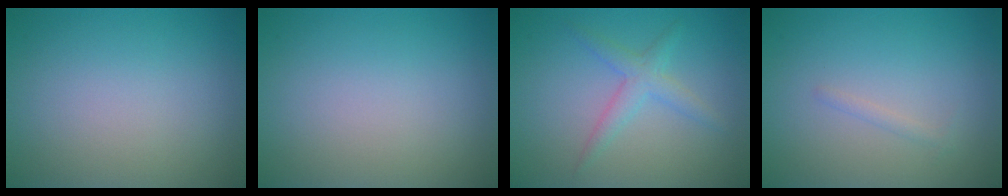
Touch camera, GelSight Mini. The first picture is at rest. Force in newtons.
{"total": 0.0}
{"total": 2.2, "press": 2.2, "slide": 0.1}
{"total": 0.6, "press": 0.6, "slide": 0.0}